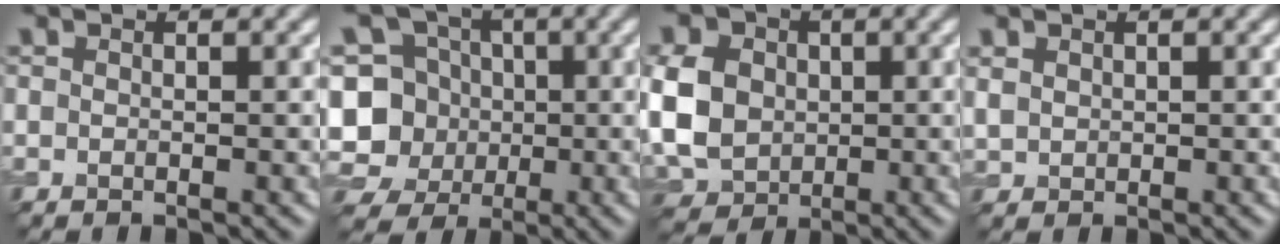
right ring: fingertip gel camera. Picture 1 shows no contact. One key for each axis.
{"total": 9.3, "fx": -0.9, "fy": 9.0, "fz": 2.1, "tx": -0.073, "ty": 0.031, "tz": -0.030}
{"total": 7.8, "fx": 0.1, "fy": 6.6, "fz": 4.2, "tx": -0.113, "ty": 0.012, "tz": 0.002}
{"total": 0.7, "fx": 0.6, "fy": 0.3, "fz": -0.4, "tx": 0.001, "ty": 0.008, "tz": 0.021}